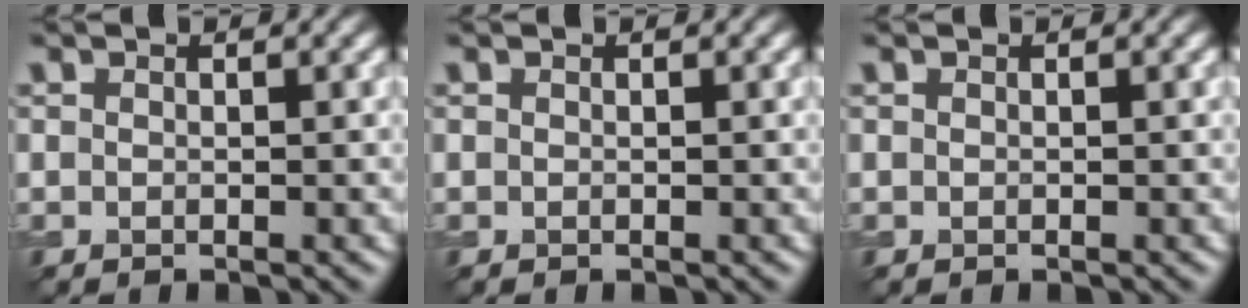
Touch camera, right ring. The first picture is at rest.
{"total": 0.0}
{"total": 0.0}